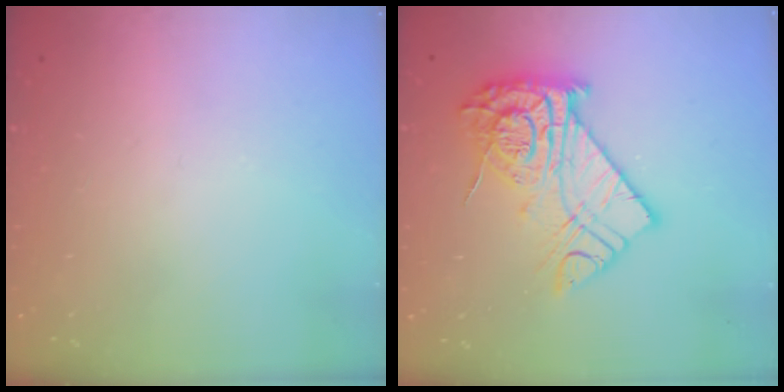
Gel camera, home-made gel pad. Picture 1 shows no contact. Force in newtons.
{"total": 15.9, "press": 15.8, "slide": 1.4}